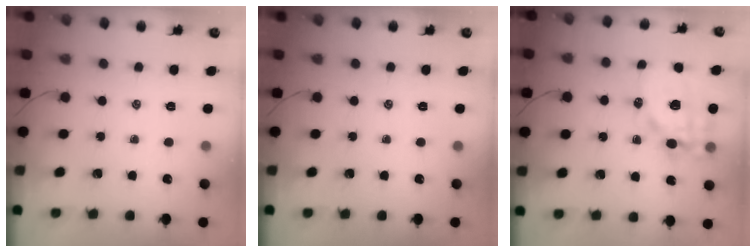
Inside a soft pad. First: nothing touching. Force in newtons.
{"total": 0.0}
{"total": 14.9, "press": 14.5, "slide": 3.4}